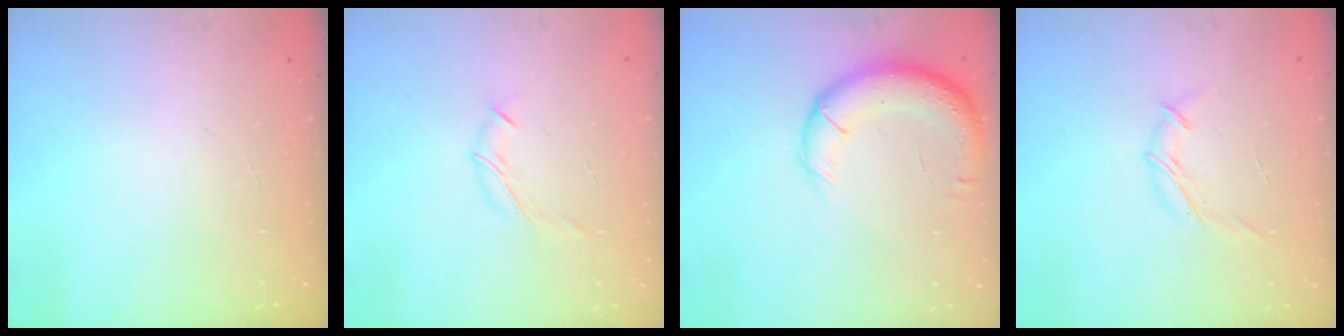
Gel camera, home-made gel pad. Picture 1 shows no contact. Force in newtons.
{"total": 7.1, "press": 7.0, "slide": 1.5}
{"total": 14.1, "press": 13.5, "slide": 3.8}
{"total": 6.8, "press": 6.7, "slide": 0.9}